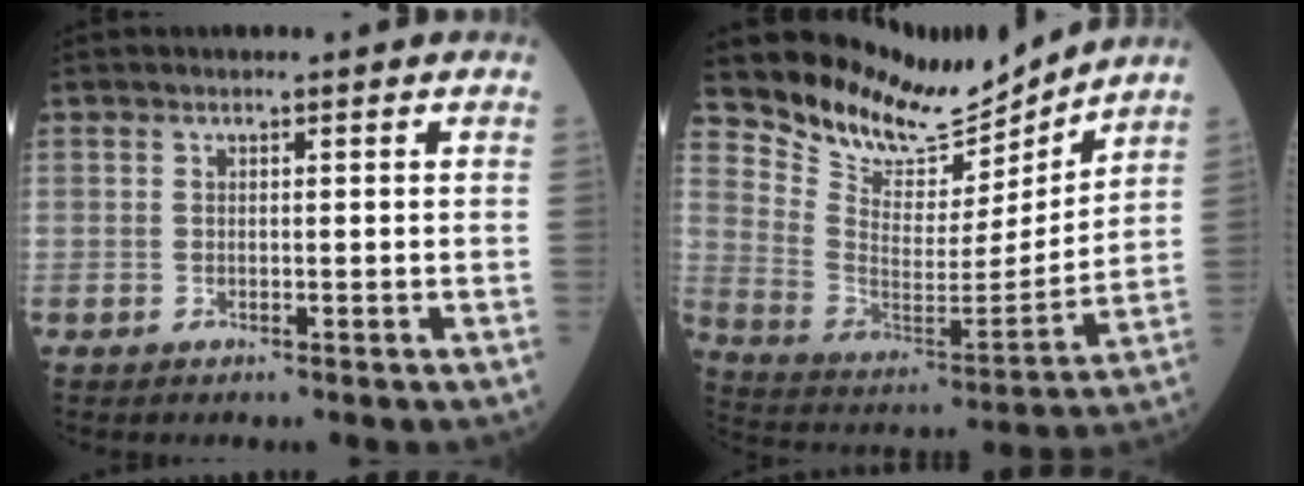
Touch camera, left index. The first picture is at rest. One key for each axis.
{"total": 13.1, "fx": 12.9, "fy": 2.2, "fz": 1.0, "tx": -0.039, "ty": -0.032, "tz": 0.230}